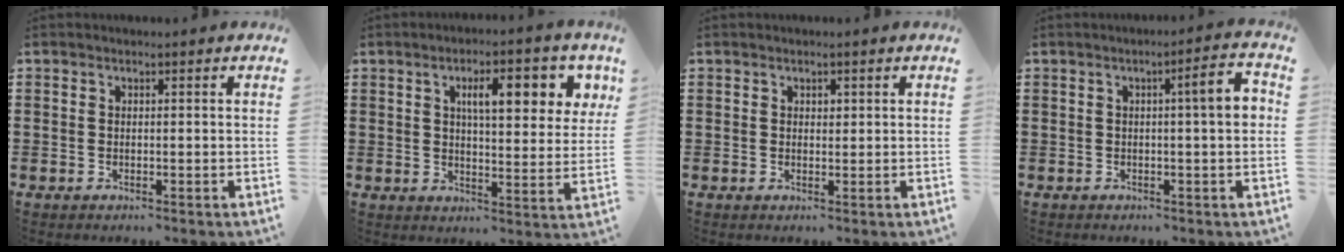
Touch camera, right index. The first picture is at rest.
{"total": 7.9, "force": [3.3, 2.4, 6.8], "torque": [-0.108, -0.003, 0.047]}
{"total": 0.7, "force": [0.4, 0.5, 0.3], "torque": [0.002, 0.000, 0.006]}
{"total": 5.0, "force": [0.5, 0.4, 5.0], "torque": [-0.074, -0.006, 0.001]}